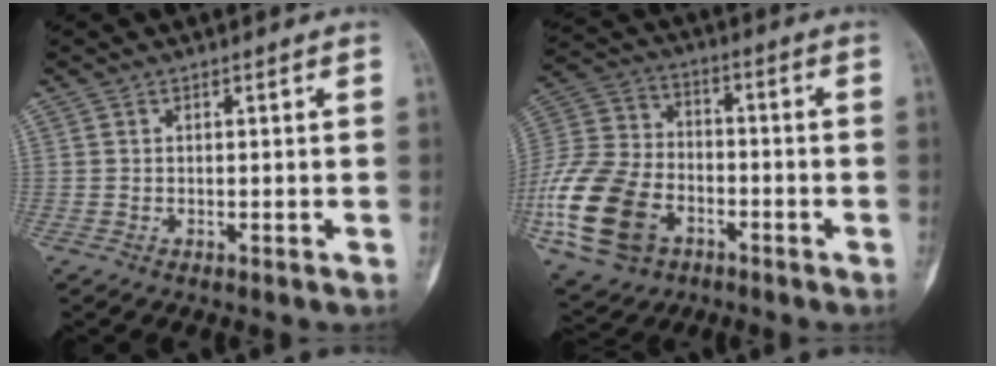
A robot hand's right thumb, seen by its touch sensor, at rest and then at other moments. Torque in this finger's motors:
{"motor_torque": [0.62, 0.54, 1.98, -0.77, 0.19]}